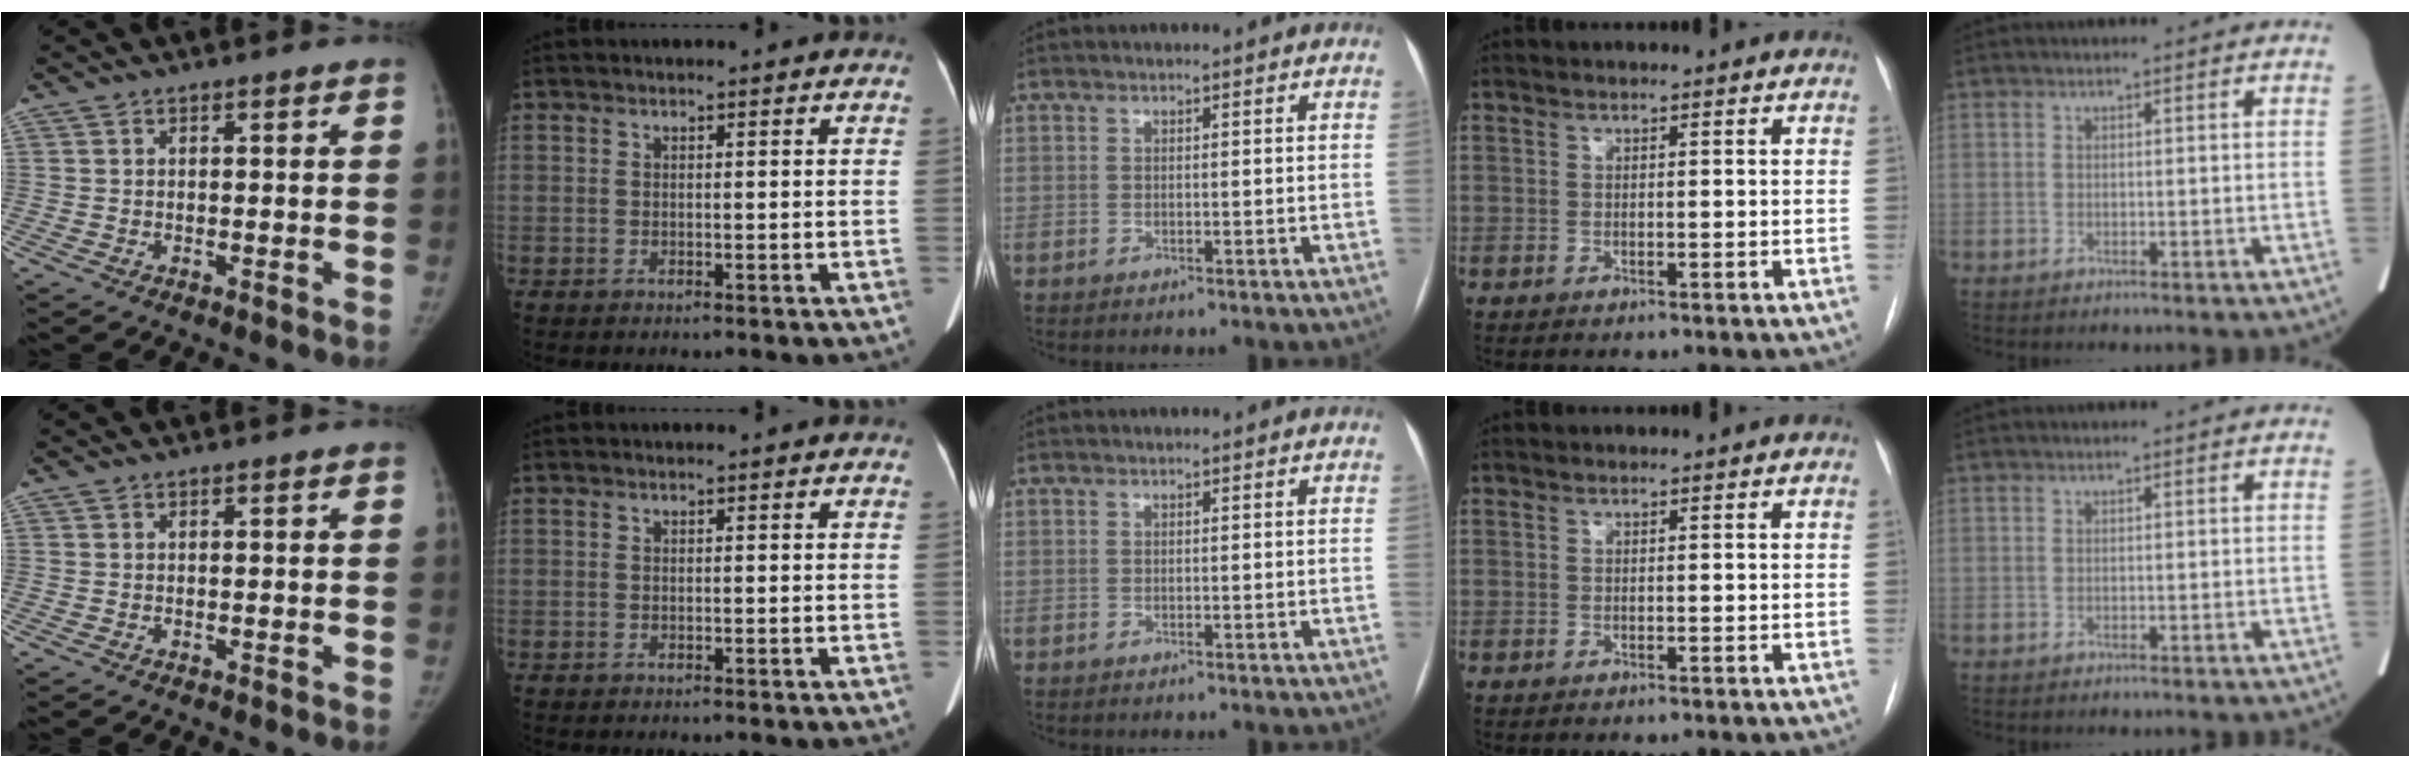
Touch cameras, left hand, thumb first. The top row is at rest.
{}